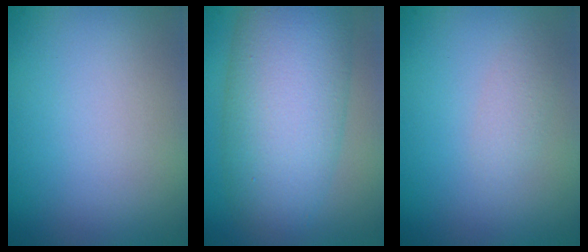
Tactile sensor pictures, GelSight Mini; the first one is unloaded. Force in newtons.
{"total": 10.1, "press": 10.1, "slide": 0.2}
{"total": 1.3, "press": 1.3, "slide": 0.0}